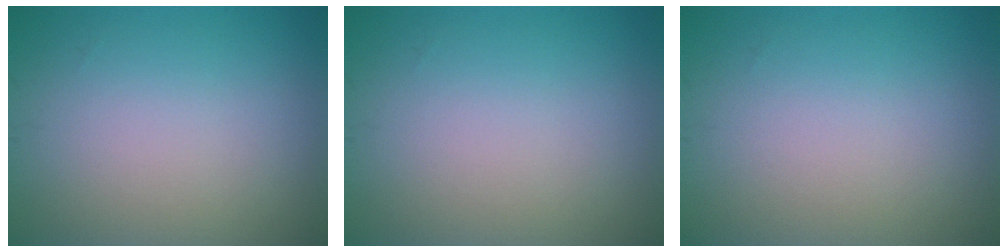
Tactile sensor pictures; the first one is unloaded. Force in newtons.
{"total": 0.0}
{"total": 0.0}